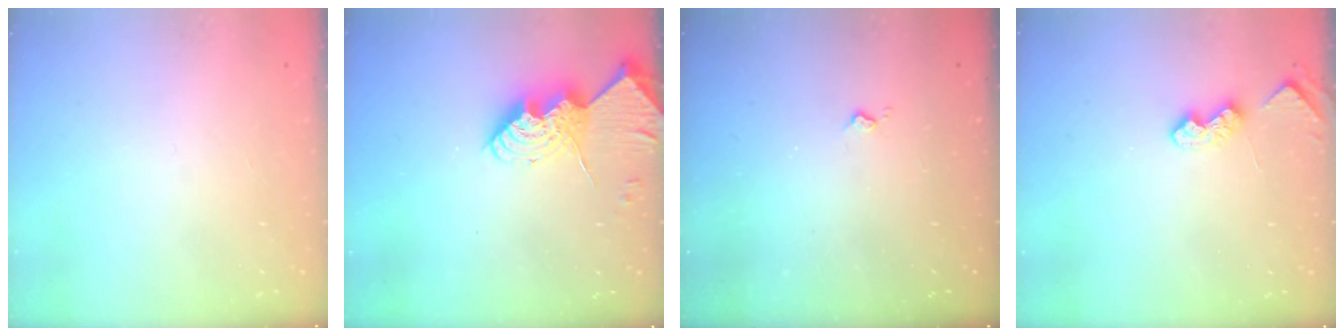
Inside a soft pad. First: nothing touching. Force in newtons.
{"total": 13.0, "press": 12.9, "slide": 0.9}
{"total": 2.4, "press": 2.3, "slide": 0.5}
{"total": 4.2, "press": 4.2, "slide": 0.5}